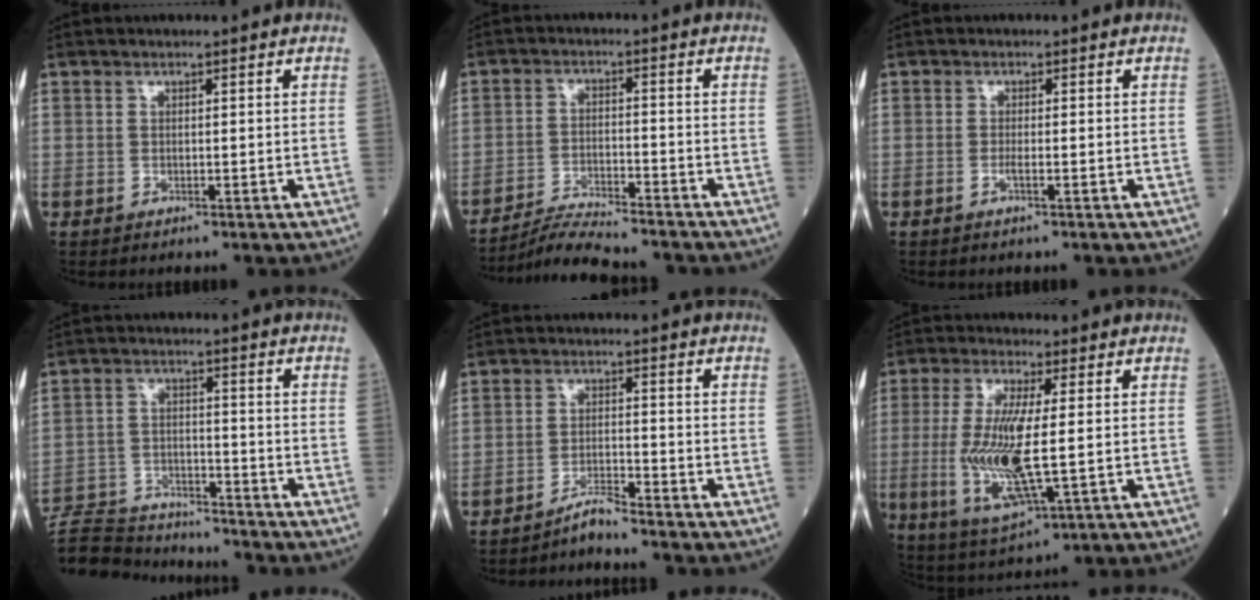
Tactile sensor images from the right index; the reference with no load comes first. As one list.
[{"total": 8.8, "force": [-8.4, 0.1, 2.5], "torque": [-0.038, -0.008, -0.140]}, {"total": 1.3, "force": [-0.5, -0.1, 1.2], "torque": [-0.025, -0.001, -0.010]}, {"total": 11.4, "force": [-11.2, 1.3, 1.8], "torque": [-0.031, 0.011, -0.192]}, {"total": 2.9, "force": [-2.8, -0.3, 0.7], "torque": [-0.009, -0.011, -0.053]}, {"total": 11.3, "force": [-0.8, 2.1, 11.0], "torque": [-0.239, -0.016, -0.011]}]